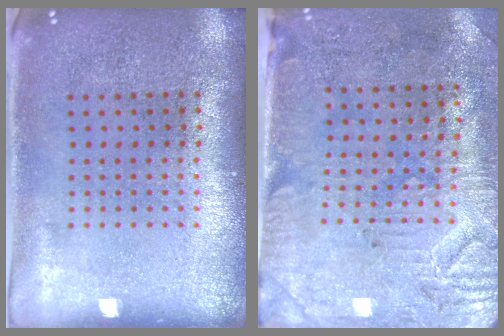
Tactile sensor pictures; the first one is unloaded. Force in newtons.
{"total": 3.1, "press": 2.6, "slide": 1.5}